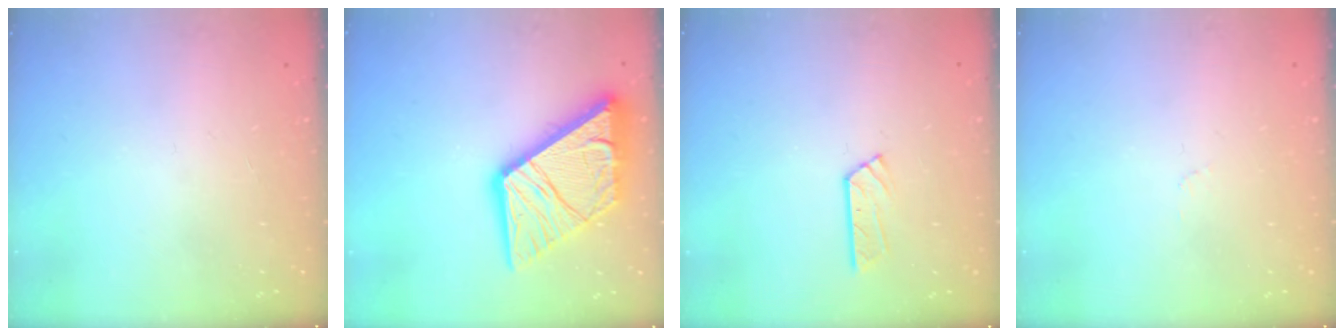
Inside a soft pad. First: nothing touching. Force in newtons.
{"total": 21.7, "press": 21.5, "slide": 2.5}
{"total": 3.2, "press": 3.2, "slide": 0.4}
{"total": 2.5, "press": 2.4, "slide": 0.3}